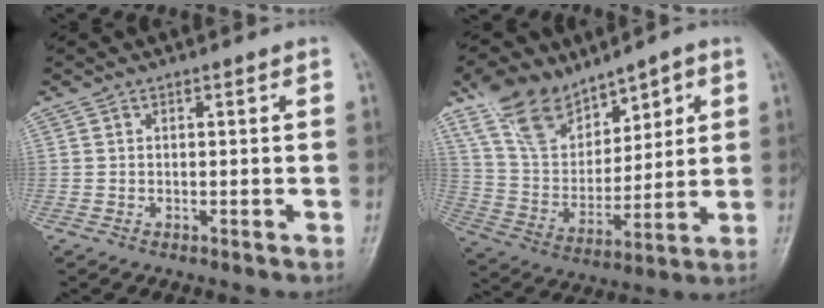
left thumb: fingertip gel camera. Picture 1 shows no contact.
{"total": 16.3, "force": [10.8, 7.8, 9.3], "torque": [-0.154, -0.036, 0.223]}